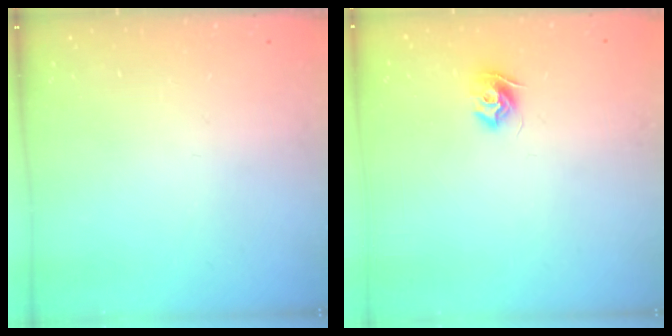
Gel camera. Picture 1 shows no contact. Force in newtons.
{"total": 8.1, "press": 8.1, "slide": 0.1}